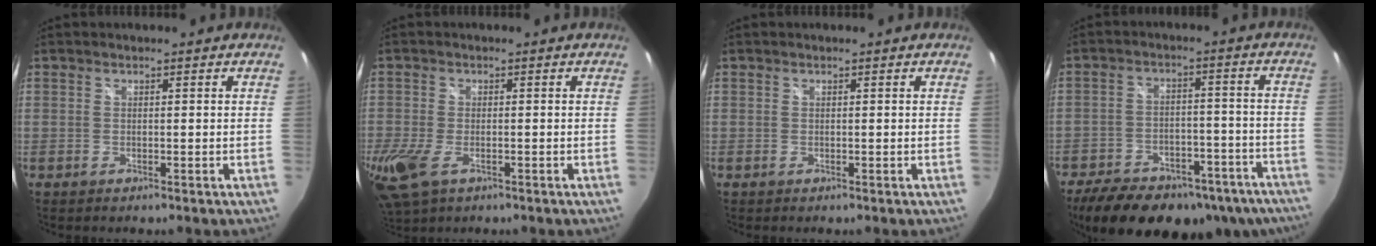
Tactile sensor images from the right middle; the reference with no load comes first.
{"total": 10.7, "force": [-4.7, 5.9, 7.5], "torque": [-0.182, -0.039, -0.083]}
{"total": 0.0}
{"total": 26.7, "force": [-19.9, 12.2, 12.9], "torque": [-0.244, -0.006, -0.254]}